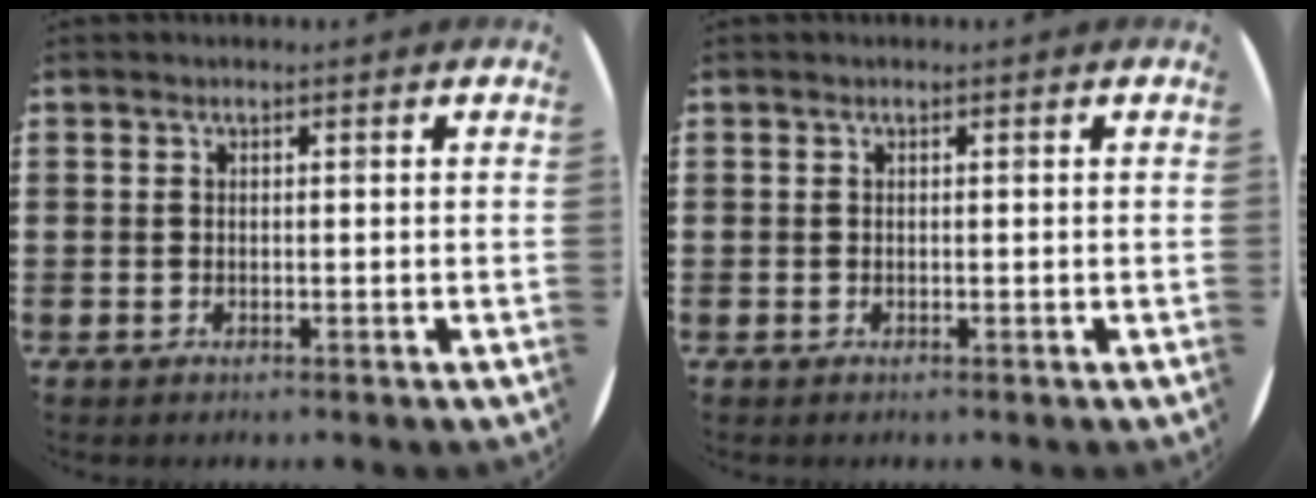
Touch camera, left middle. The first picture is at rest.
{"total": 0.0}